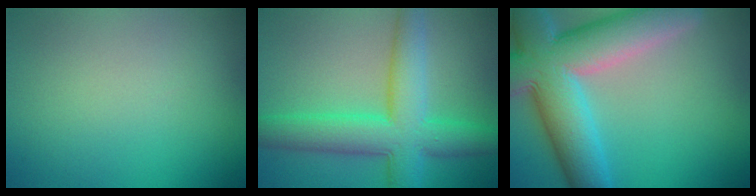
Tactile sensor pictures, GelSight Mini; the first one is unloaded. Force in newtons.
{"total": 8.1, "press": 8.1, "slide": 0.2}
{"total": 12.4, "press": 12.3, "slide": 0.7}